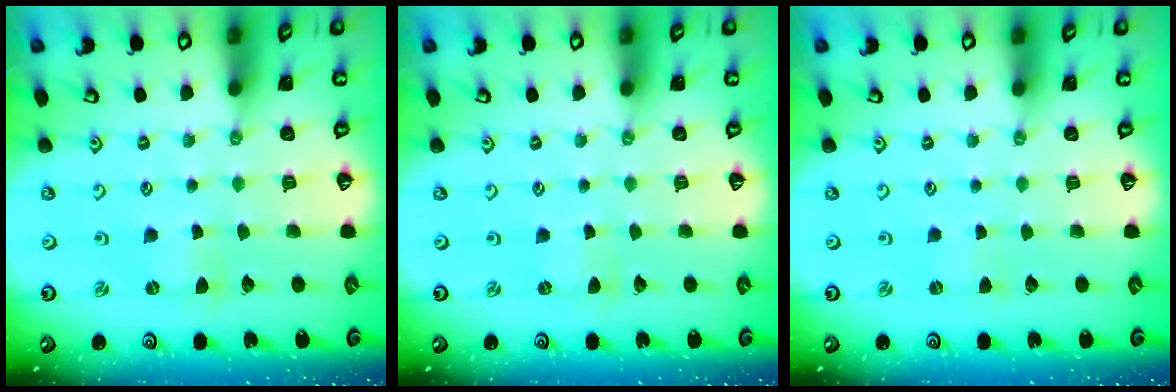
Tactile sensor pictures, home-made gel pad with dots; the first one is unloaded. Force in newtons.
{"total": 0.0}
{"total": 0.7, "press": 0.7, "slide": 0.3}